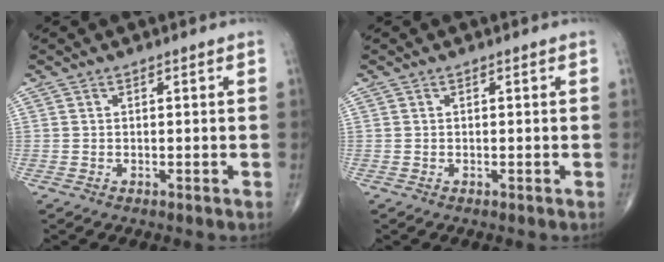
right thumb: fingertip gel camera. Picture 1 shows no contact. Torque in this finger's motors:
{"motor_torque": [-0.01, -0.03, -0.06, -0.13, 0.03]}